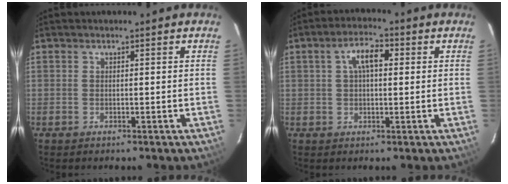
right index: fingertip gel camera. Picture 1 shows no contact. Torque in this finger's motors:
{"motor_torque": [0.10, 0.00, 0.15, 0.06]}